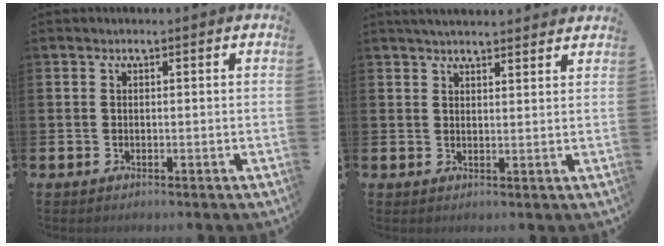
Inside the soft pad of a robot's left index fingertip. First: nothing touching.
{"total": 3.0, "force": [3.0, 0.2, 0.5], "torque": [-0.011, -0.011, 0.054]}